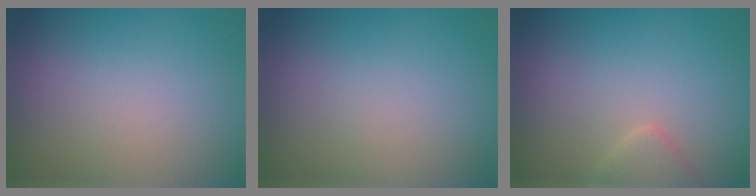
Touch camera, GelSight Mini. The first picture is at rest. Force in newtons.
{"total": 0.0}
{"total": 1.6, "press": 1.6, "slide": 0.1}